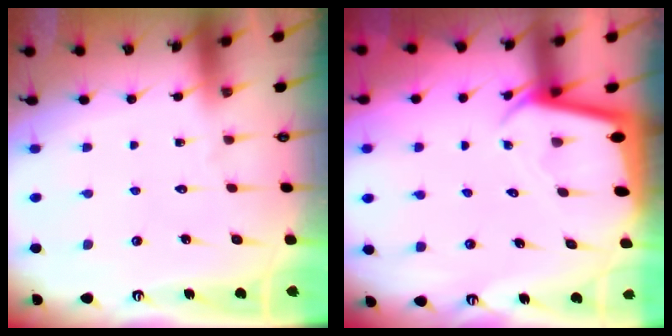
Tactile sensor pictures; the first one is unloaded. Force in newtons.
{"total": 2.0, "press": 2.0, "slide": 0.1}